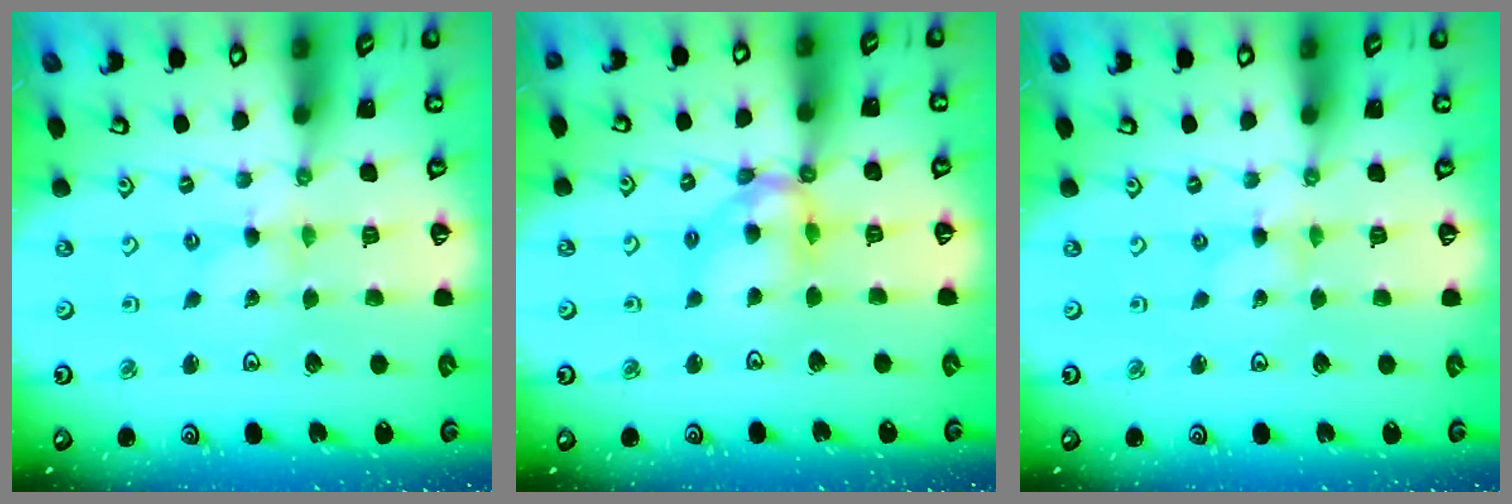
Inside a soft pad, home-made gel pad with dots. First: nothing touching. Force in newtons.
{"total": 11.3, "press": 11.3, "slide": 1.2}
{"total": 0.0}